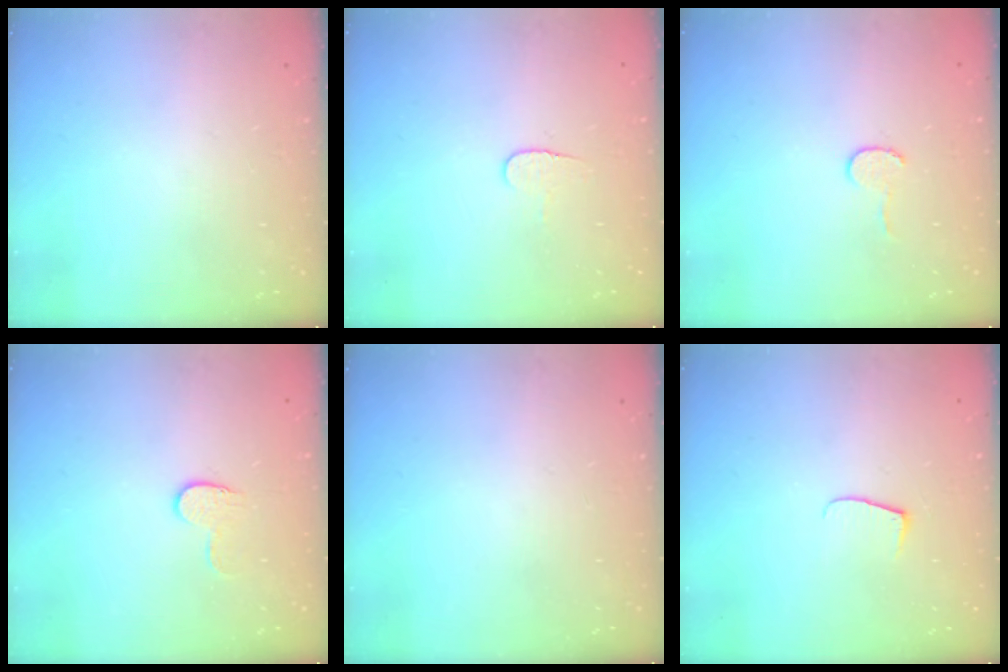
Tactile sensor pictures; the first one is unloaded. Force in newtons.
{"total": 4.5, "press": 4.5, "slide": 0.5}
{"total": 4.1, "press": 4.1, "slide": 0.4}
{"total": 6.2, "press": 6.2, "slide": 0.4}
{"total": 0.0}
{"total": 6.3, "press": 6.2, "slide": 0.8}